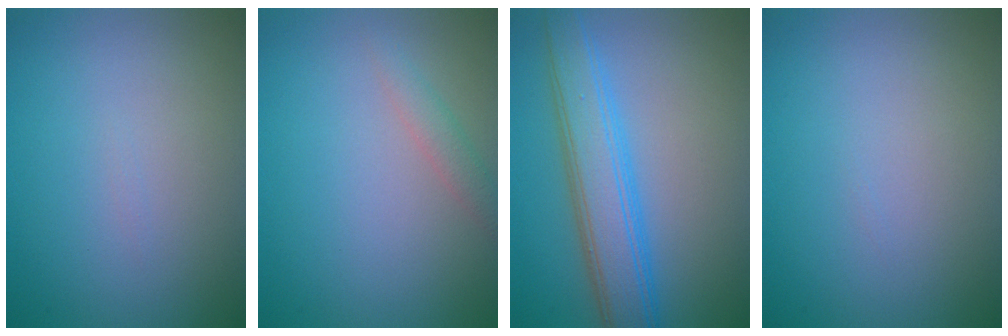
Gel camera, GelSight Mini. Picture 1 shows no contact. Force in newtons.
{"total": 1.5, "press": 1.5, "slide": 0.1}
{"total": 6.1, "press": 6.1, "slide": 0.0}
{"total": 0.0}